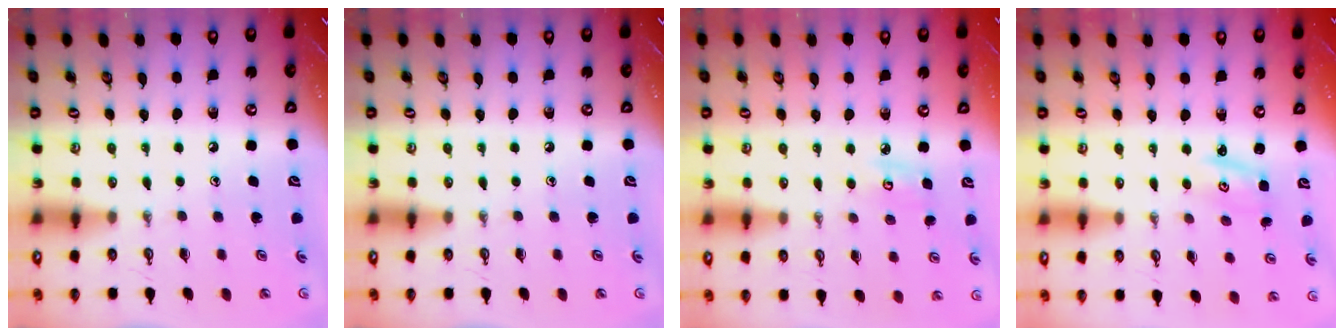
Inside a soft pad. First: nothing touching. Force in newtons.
{"total": 0.0}
{"total": 4.4, "press": 4.4, "slide": 0.5}
{"total": 1.5, "press": 1.5, "slide": 0.1}